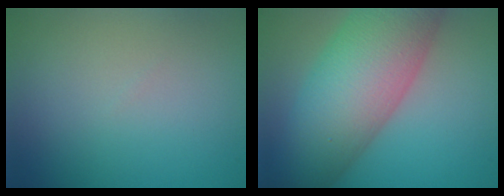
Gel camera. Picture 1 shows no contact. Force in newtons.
{"total": 12.5, "press": 12.5, "slide": 0.6}